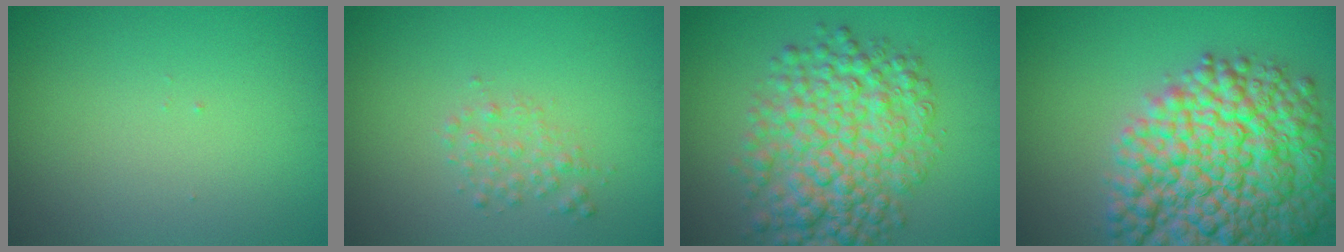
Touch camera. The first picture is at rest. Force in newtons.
{"total": 1.6, "press": 1.6, "slide": 0.1}
{"total": 8.6, "press": 8.6, "slide": 0.1}
{"total": 15.3, "press": 15.3, "slide": 0.5}